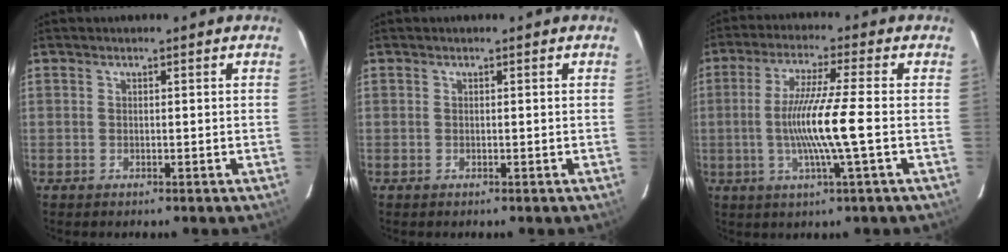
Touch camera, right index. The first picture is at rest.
{"total": 0.0}
{"total": 10.4, "force": [-1.8, -1.2, 10.1], "torque": [-0.193, -0.009, -0.033]}